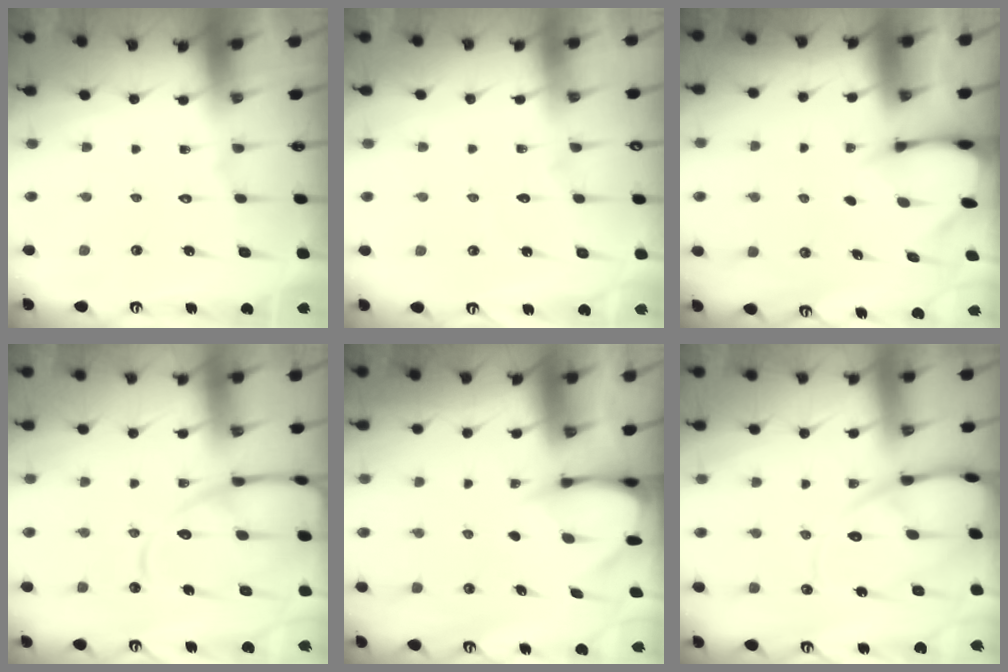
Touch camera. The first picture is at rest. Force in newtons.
{"total": 2.1, "press": 2.1, "slide": 0.3}
{"total": 2.3, "press": 2.3, "slide": 0.1}
{"total": 14.1, "press": 14.0, "slide": 1.5}
{"total": 3.4, "press": 3.4, "slide": 0.3}
{"total": 12.2, "press": 12.2, "slide": 1.1}